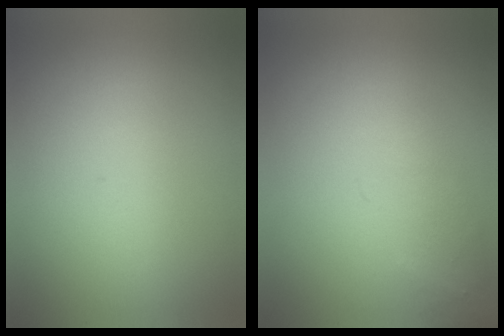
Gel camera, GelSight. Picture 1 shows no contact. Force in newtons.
{"total": 1.3}